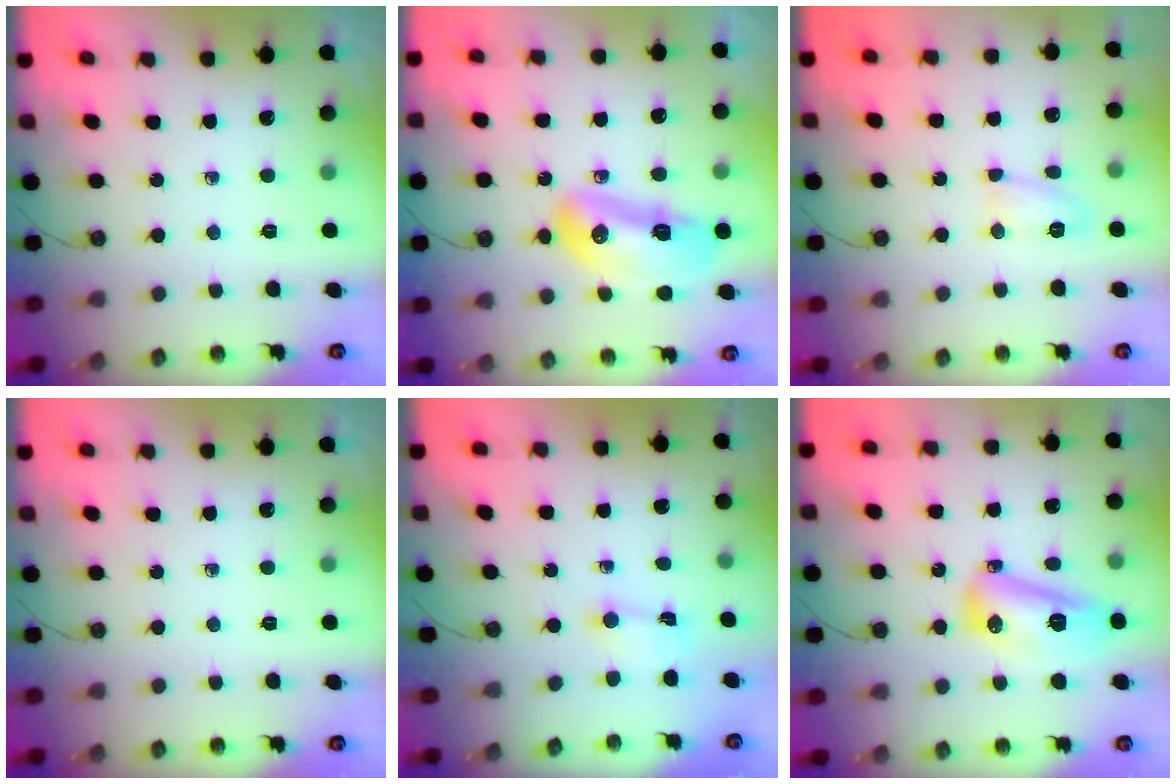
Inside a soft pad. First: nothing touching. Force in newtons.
{"total": 14.5, "press": 14.4, "slide": 1.7}
{"total": 5.5, "press": 5.5, "slide": 0.3}
{"total": 0.0}
{"total": 1.0, "press": 0.9, "slide": 0.5}
{"total": 11.9, "press": 11.8, "slide": 1.0}